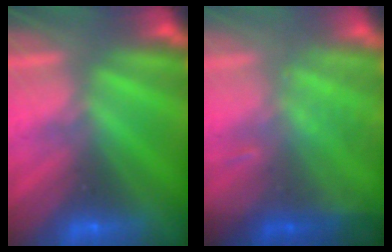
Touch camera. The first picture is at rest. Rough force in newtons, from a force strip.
{"total": 2.5}